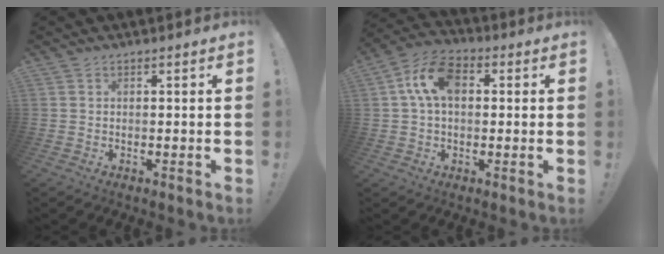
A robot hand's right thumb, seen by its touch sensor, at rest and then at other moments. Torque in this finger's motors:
{"motor_torque": [0.59, 1.58, 0.08, 0.08, 0.08]}